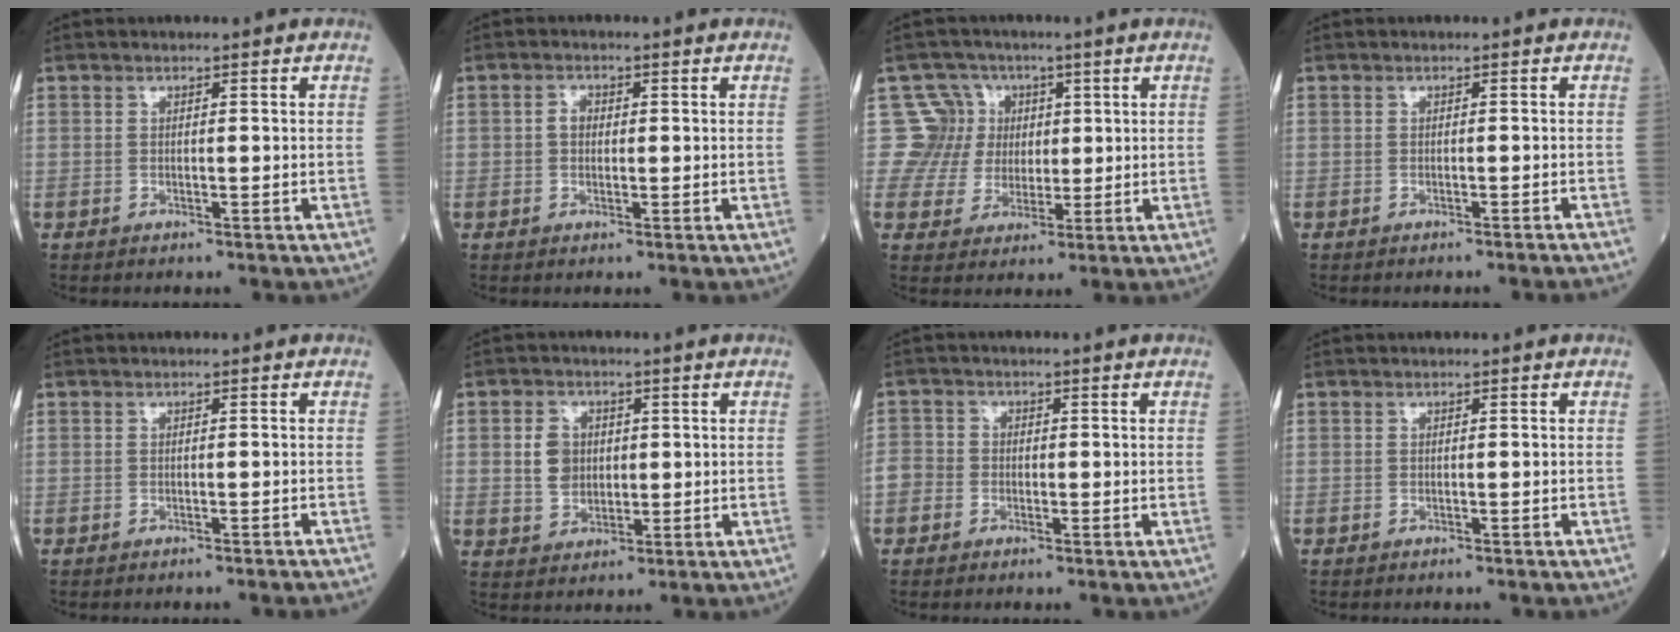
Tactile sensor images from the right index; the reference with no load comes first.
{"total": 1.7, "force": [0.1, 1.4, 1.1], "torque": [-0.019, 0.007, 0.000]}
{"total": 7.8, "force": [2.1, 7.5, -0.6], "torque": [0.028, 0.025, 0.042]}
{"total": 2.9, "force": [-2.6, -0.7, 1.0], "torque": [-0.015, 0.003, -0.031]}
{"total": 2.8, "force": [-2.5, -0.6, 1.0], "torque": [-0.015, 0.004, -0.030]}
{"total": 4.9, "force": [0.8, 4.0, 2.7], "torque": [-0.055, 0.010, 0.022]}
{"total": 3.1, "force": [-1.2, 2.8, 0.7], "torque": [-0.008, 0.011, -0.034]}
{"total": 0.7, "force": [-0.6, -0.1, 0.3], "torque": [-0.002, 0.001, -0.010]}